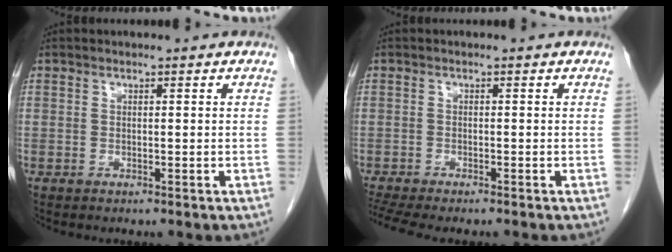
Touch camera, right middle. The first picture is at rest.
{"total": 6.2, "force": [-5.3, 0.6, 3.1], "torque": [-0.053, -0.008, -0.086]}